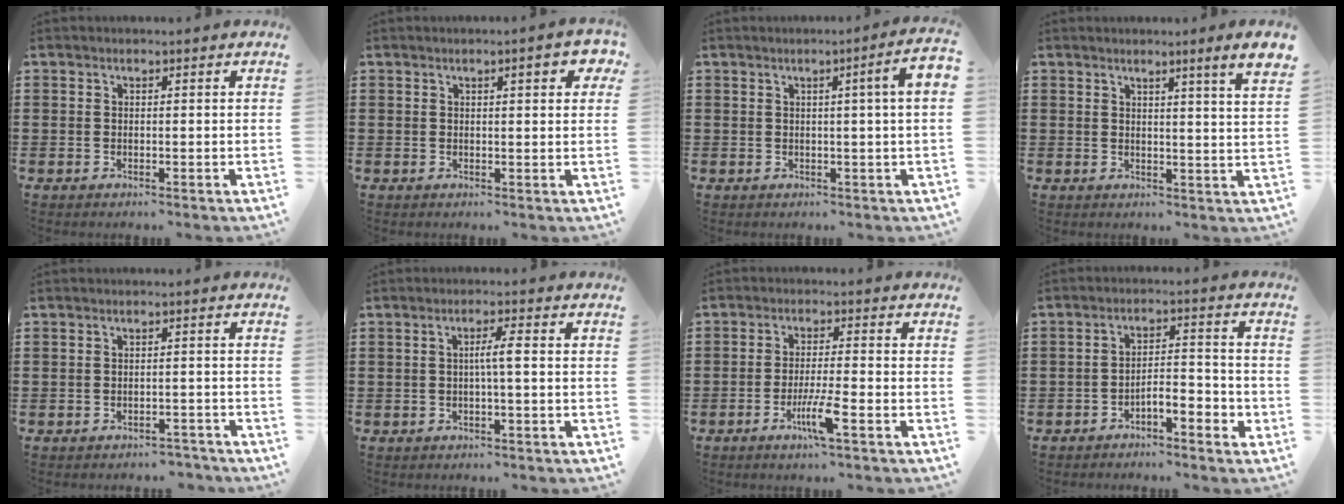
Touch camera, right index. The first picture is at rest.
{"total": 3.0, "force": [1.2, 0.6, 2.8], "torque": [-0.039, -0.001, 0.014]}
{"total": 4.4, "force": [0.8, -0.4, 4.3], "torque": [-0.070, -0.009, 0.008]}
{"total": 3.3, "force": [2.3, -1.1, 2.0], "torque": [-0.036, -0.017, 0.034]}
{"total": 2.1, "force": [-2.1, 0.3, 0.2], "torque": [-0.010, 0.000, -0.044]}
{"total": 2.8, "force": [-0.2, -0.1, 2.8], "torque": [-0.053, -0.001, -0.007]}
{"total": 5.6, "force": [-2.8, 0.1, 4.8], "torque": [-0.091, -0.013, -0.051]}
{"total": 3.3, "force": [-2.7, 0.8, 1.8], "torque": [-0.036, 0.011, -0.054]}